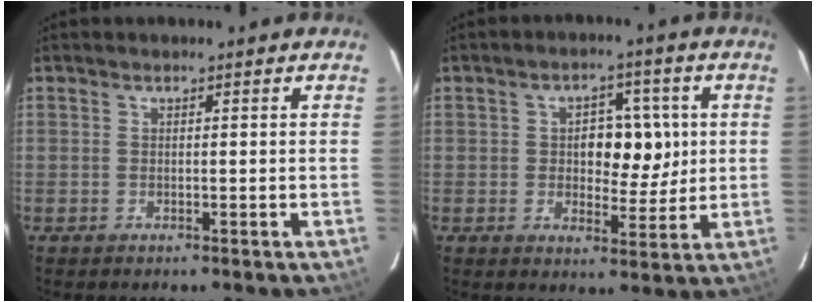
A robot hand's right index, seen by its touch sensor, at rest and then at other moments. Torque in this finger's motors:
{"motor_torque": [0.21, -0.03, 0.26, 0.06]}